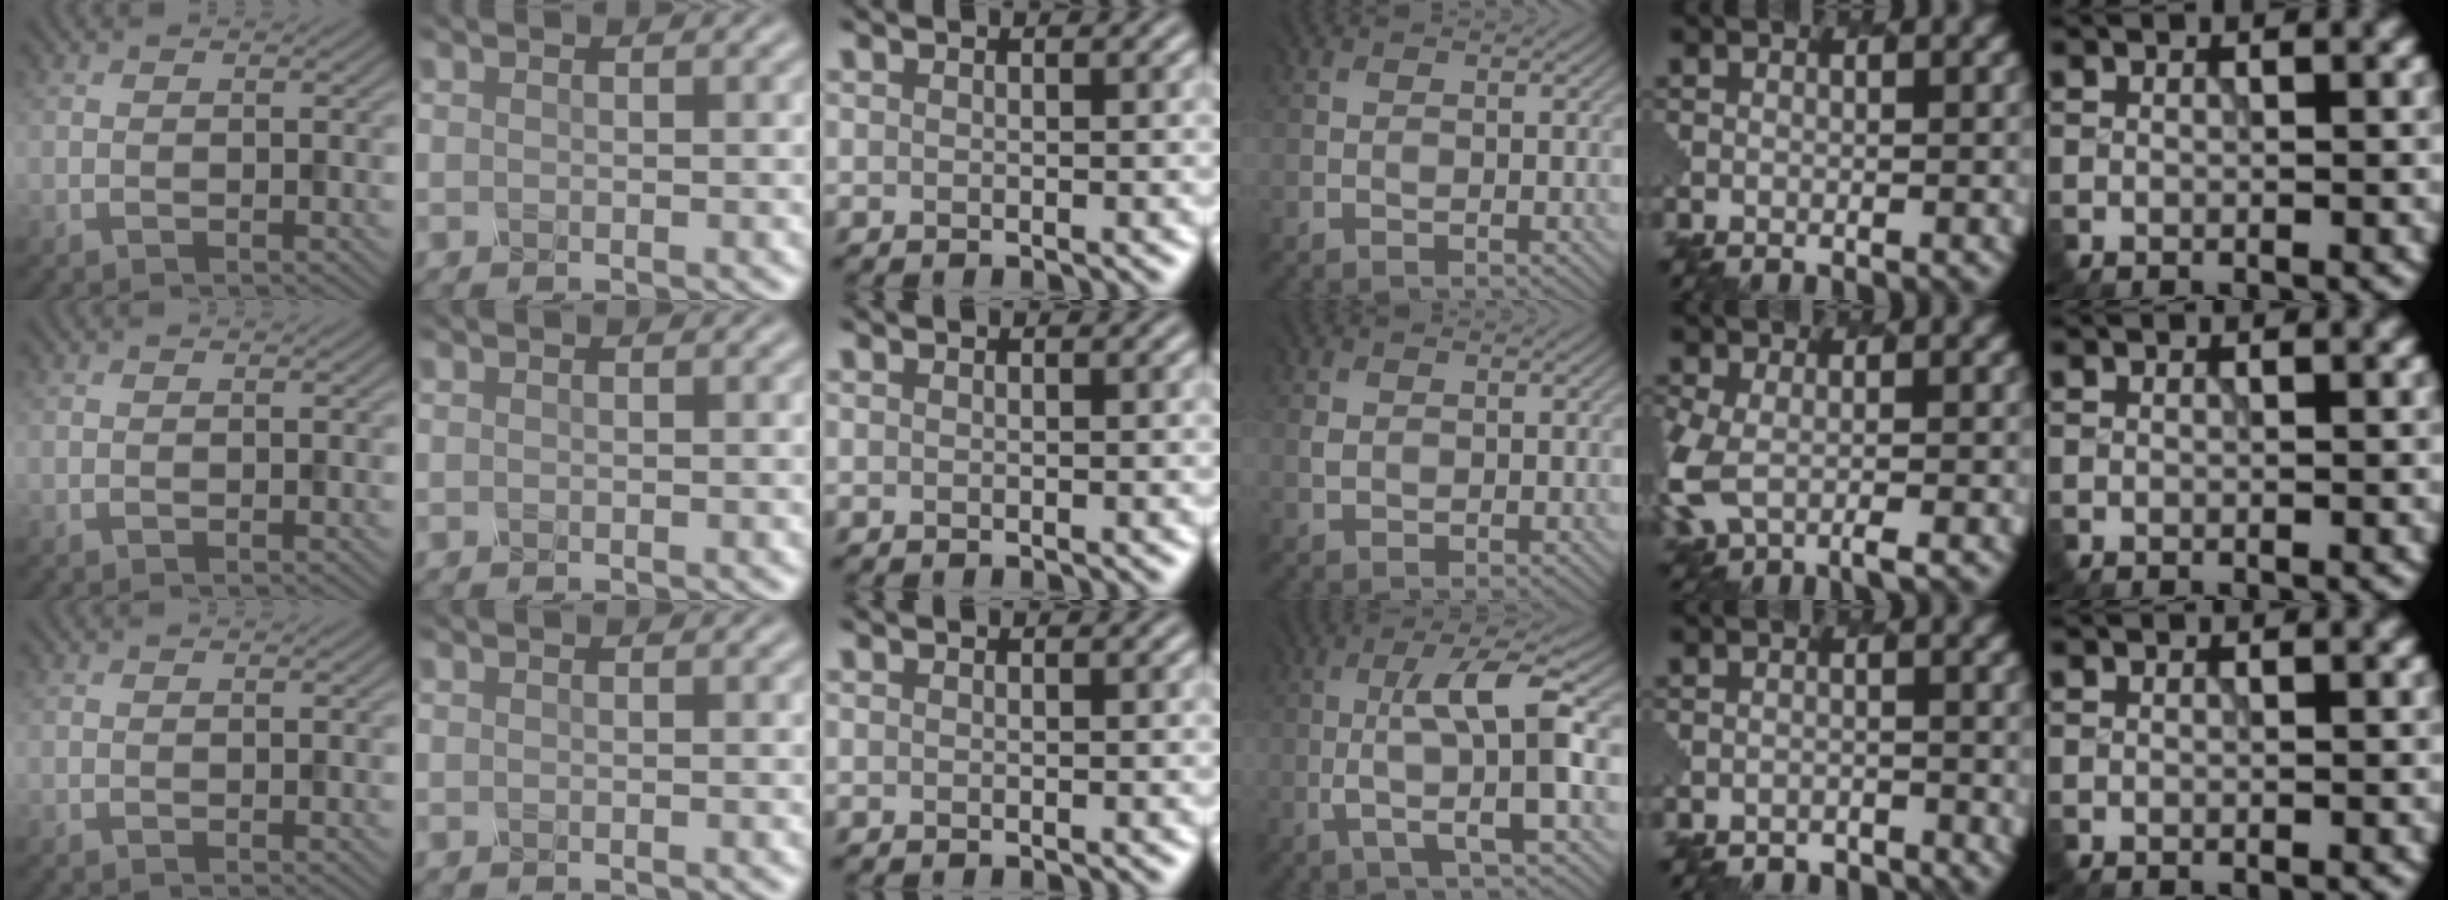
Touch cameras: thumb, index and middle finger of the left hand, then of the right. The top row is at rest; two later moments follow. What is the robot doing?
{"motion": "dispense", "object": "pipette"}